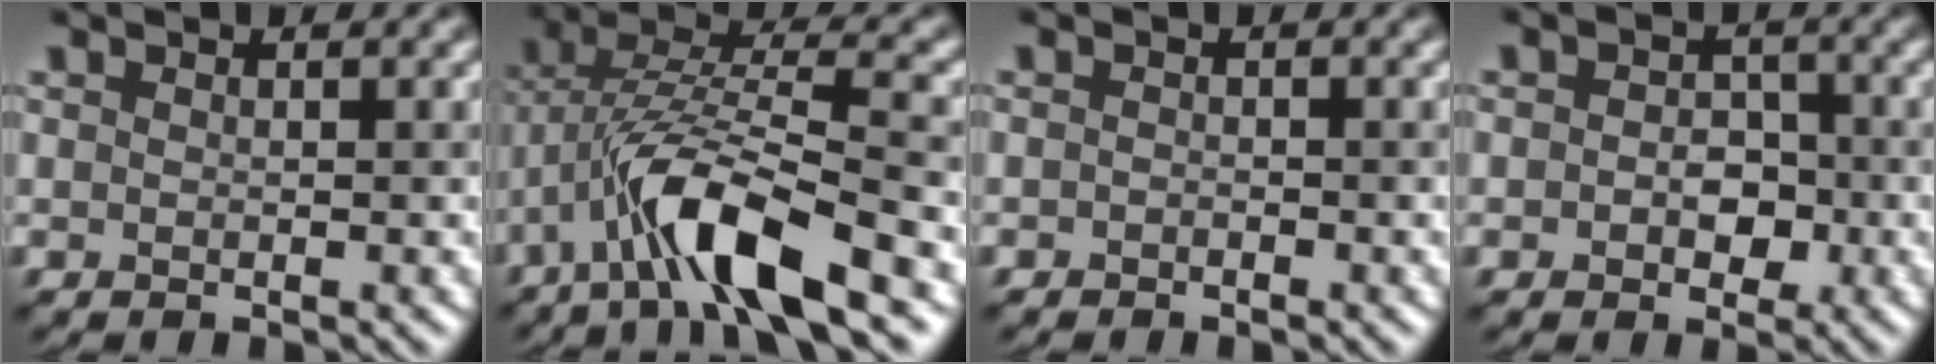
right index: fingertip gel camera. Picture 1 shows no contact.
{"total": 9.4, "force": [-4.7, 2.2, 7.9], "torque": [-0.152, 0.010, -0.091]}
{"total": 0.6, "force": [-0.5, 0.4, 0.1], "torque": [0.001, -0.002, -0.009]}
{"total": 2.8, "force": [-0.5, 2.1, 1.7], "torque": [-0.016, -0.001, -0.018]}